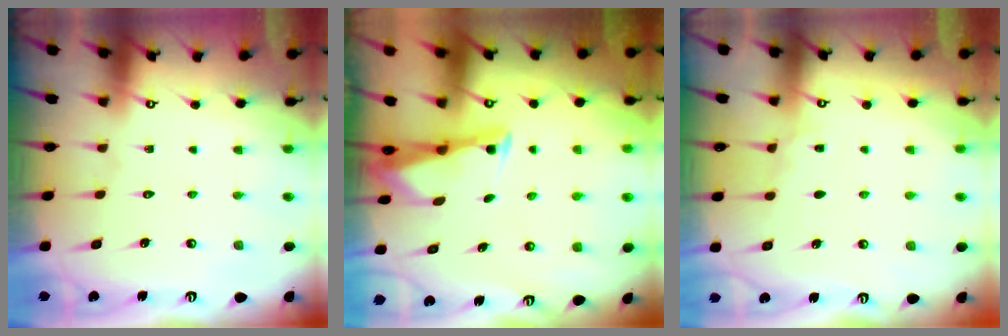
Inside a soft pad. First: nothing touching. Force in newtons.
{"total": 2.5, "press": 2.5, "slide": 0.2}
{"total": 4.3, "press": 4.2, "slide": 0.5}